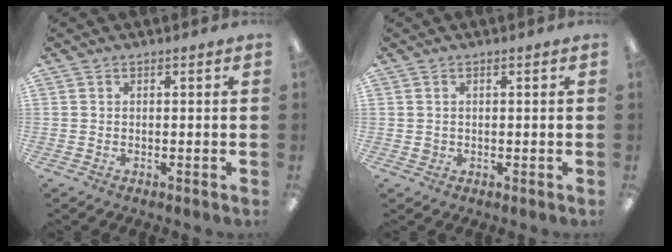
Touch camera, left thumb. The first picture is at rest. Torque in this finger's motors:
{"motor_torque": [-0.27, 0.56, 0.18, -0.51, -0.02]}